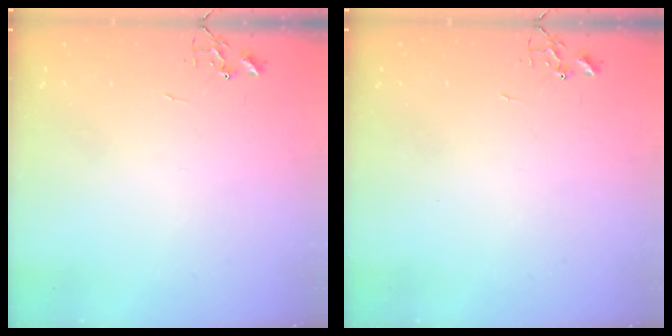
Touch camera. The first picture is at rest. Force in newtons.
{"total": 0.0}